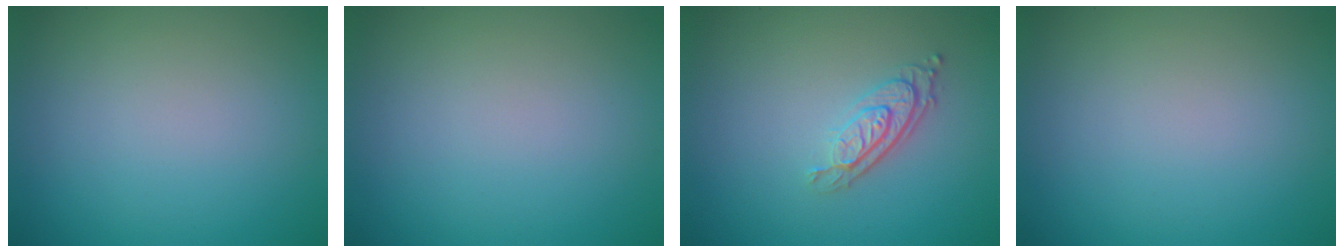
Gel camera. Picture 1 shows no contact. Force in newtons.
{"total": 0.0}
{"total": 3.0, "press": 2.2, "slide": 2.0}
{"total": 0.0}